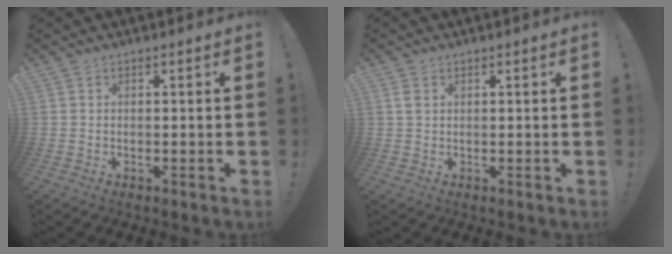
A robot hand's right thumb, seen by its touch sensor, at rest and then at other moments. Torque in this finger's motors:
{"motor_torque": [-0.13, 0.02, -0.11, 0.05, 0.00]}